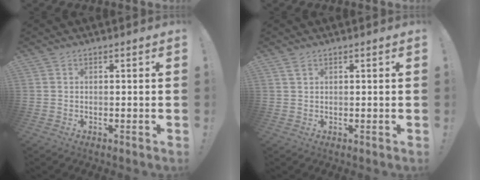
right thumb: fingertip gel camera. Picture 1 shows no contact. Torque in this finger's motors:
{"motor_torque": [-0.13, 0.03, -0.11, 0.22, 0.05]}